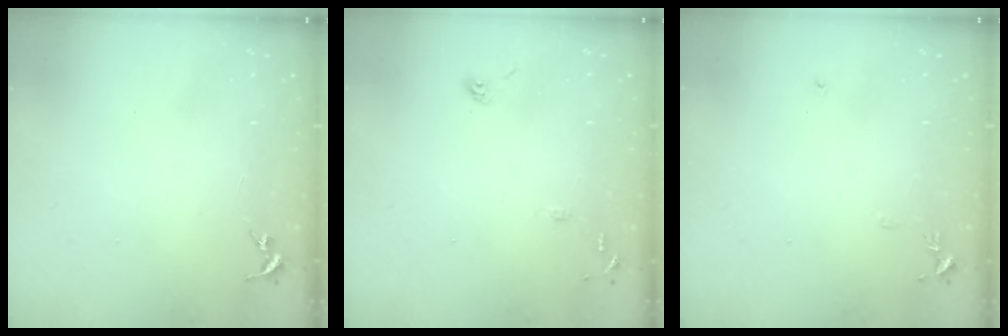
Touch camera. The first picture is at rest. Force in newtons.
{"total": 7.8, "press": 7.8, "slide": 0.6}
{"total": 6.2, "press": 6.2, "slide": 0.7}